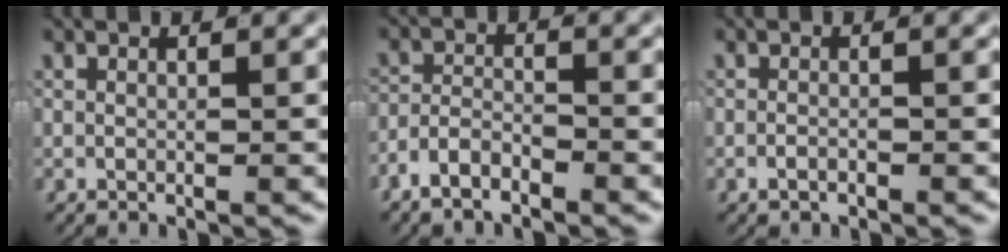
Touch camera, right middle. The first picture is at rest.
{"total": 3.1, "force": [-2.4, 1.5, 1.3], "torque": [-0.018, 0.001, -0.052]}
{"total": 1.1, "force": [-0.9, 0.3, 0.4], "torque": [-0.011, -0.002, -0.016]}